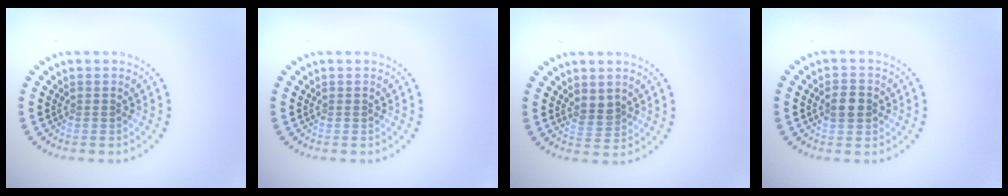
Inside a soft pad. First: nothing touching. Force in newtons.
{"total": 0.0}
{"total": 1.7, "press": 1.5, "slide": 0.9}
{"total": 2.9, "press": 2.9, "slide": 0.0}